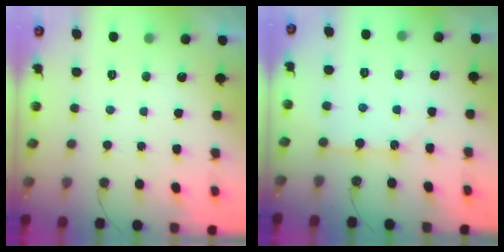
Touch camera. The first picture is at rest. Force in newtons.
{"total": 8.0, "press": 8.0, "slide": 0.7}